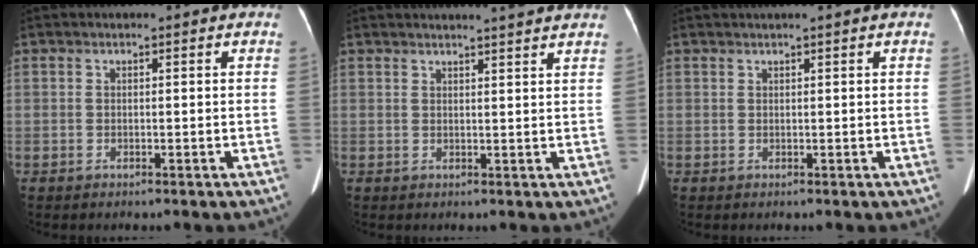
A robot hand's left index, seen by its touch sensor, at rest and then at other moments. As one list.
[{"total": 6.7, "force": [6.1, -0.3, 2.7], "torque": [-0.039, 0.013, 0.065]}, {"total": 1.7, "force": [1.2, -0.3, 1.1], "torque": [-0.016, 0.018, 0.025]}]